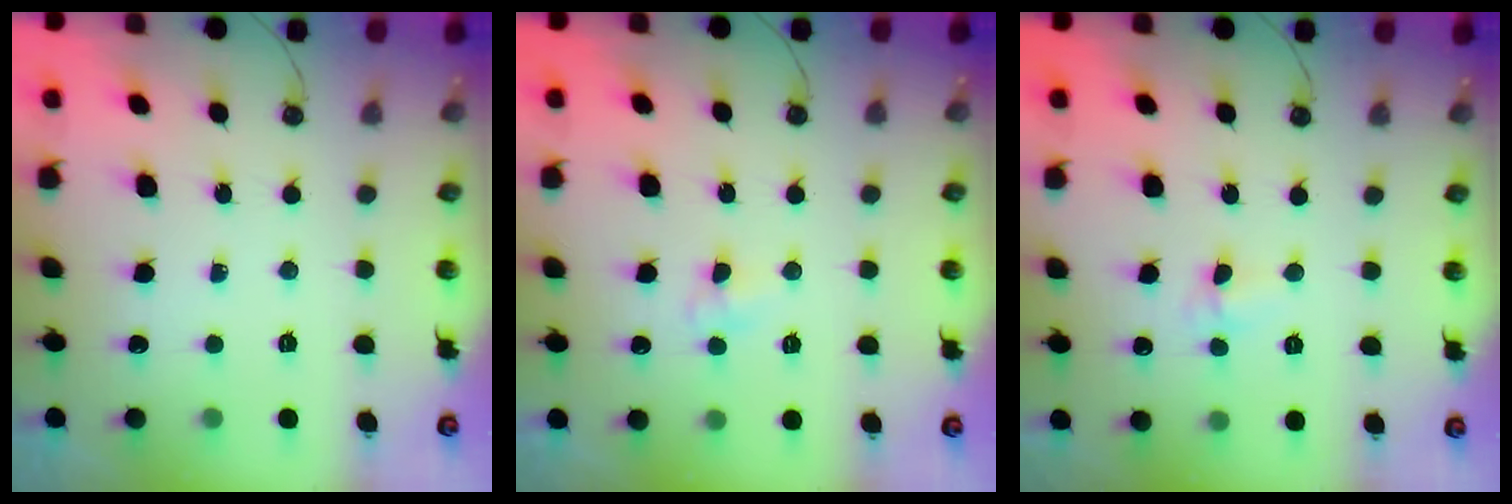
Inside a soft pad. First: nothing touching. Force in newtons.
{"total": 3.5, "press": 3.4, "slide": 0.5}
{"total": 3.4, "press": 3.4, "slide": 0.5}